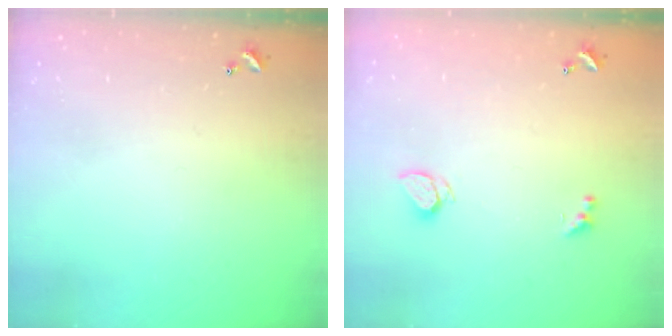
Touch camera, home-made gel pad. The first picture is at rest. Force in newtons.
{"total": 2.4, "press": 2.3, "slide": 0.6}